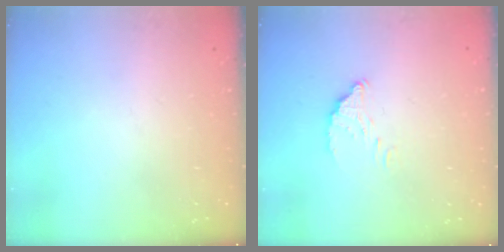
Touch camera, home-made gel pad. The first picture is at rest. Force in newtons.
{"total": 3.4, "press": 3.4, "slide": 0.1}